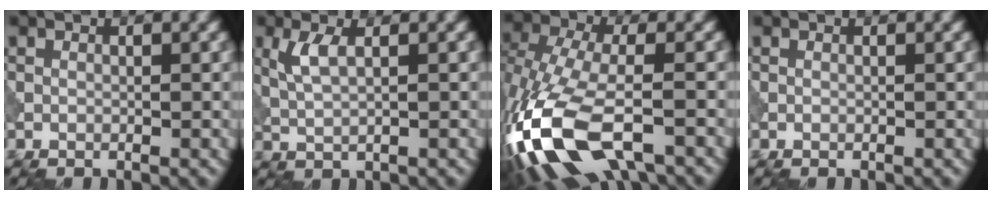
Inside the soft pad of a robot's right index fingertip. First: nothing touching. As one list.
[{"total": 2.5, "force": [0.8, 0.8, 2.3], "torque": [-0.055, 0.002, 0.018]}, {"total": 12.9, "force": [-5.6, 6.2, 9.8], "torque": [-0.236, -0.020, -0.107]}, {"total": 0.0}]